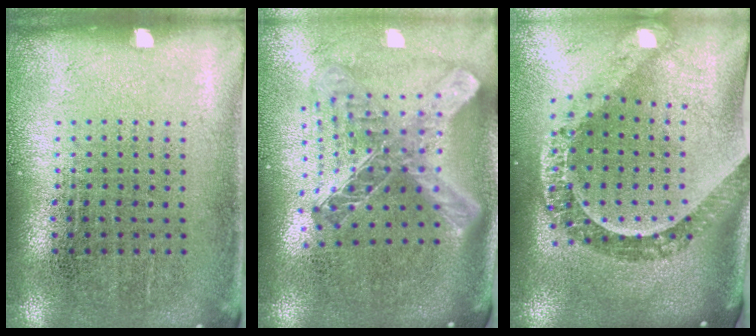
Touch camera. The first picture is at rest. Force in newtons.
{"total": 2.8, "press": 2.0, "slide": 1.9}
{"total": 2.0, "press": 1.8, "slide": 0.9}